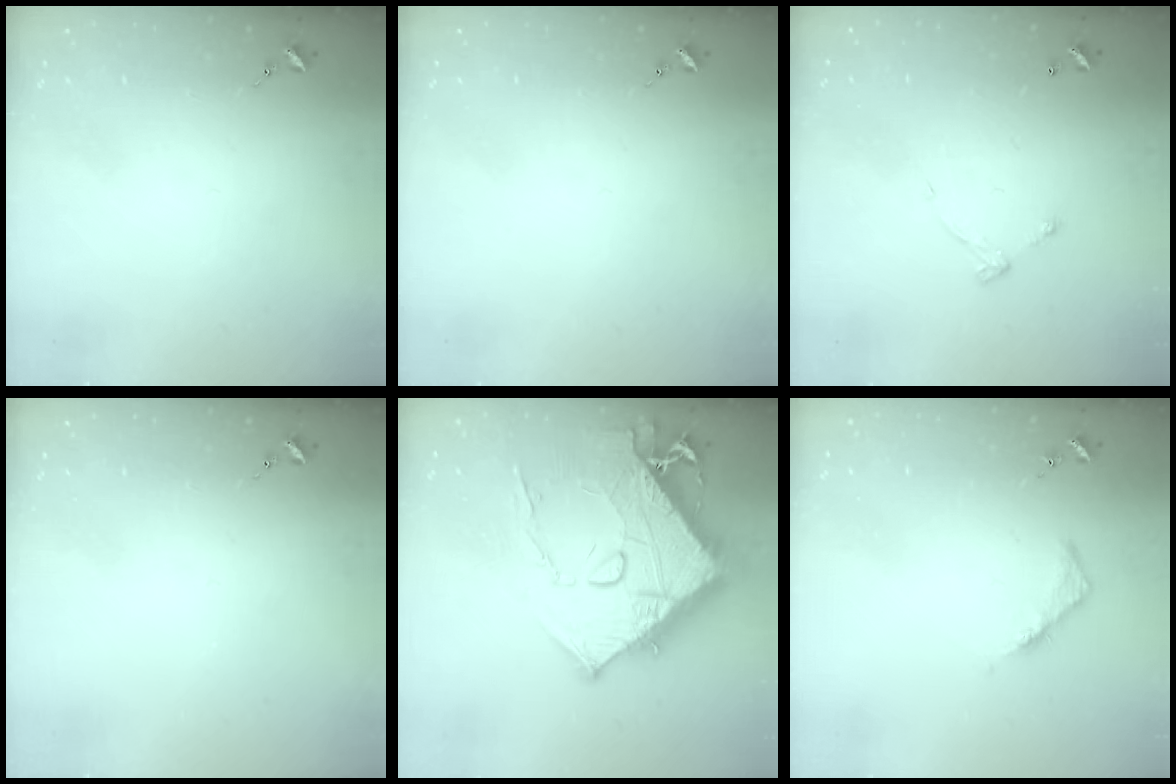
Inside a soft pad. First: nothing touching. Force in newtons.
{"total": 0.0}
{"total": 5.4, "press": 5.4, "slide": 0.4}
{"total": 0.0}
{"total": 19.8, "press": 19.7, "slide": 2.0}
{"total": 4.1, "press": 4.0, "slide": 0.5}